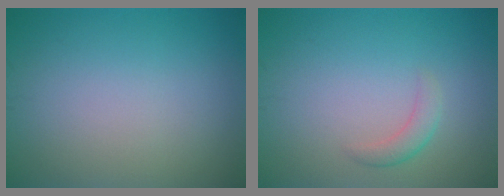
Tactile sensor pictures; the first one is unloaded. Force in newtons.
{"total": 1.6, "press": 1.6, "slide": 0.0}